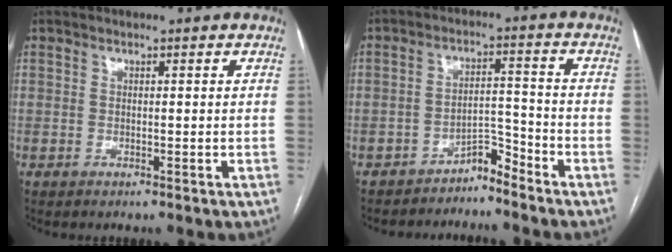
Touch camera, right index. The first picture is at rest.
{"total": 3.7, "force": [-3.7, 0.6, 0.6], "torque": [0.001, 0.008, -0.062]}